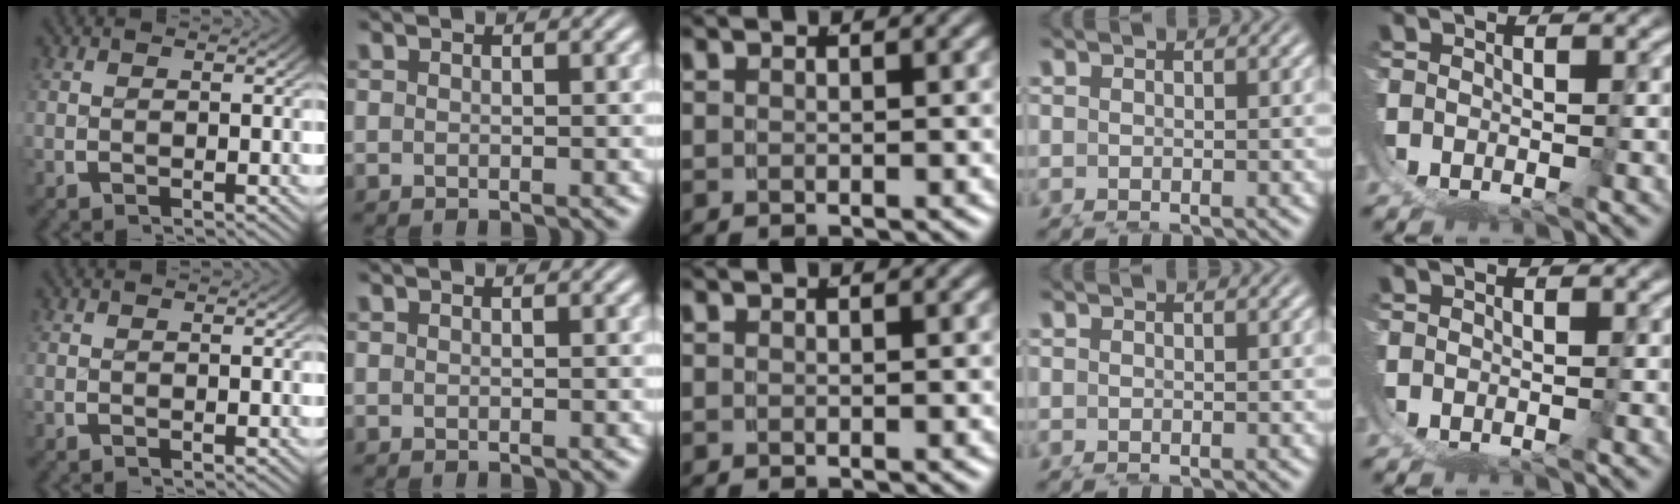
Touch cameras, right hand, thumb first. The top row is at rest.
{}